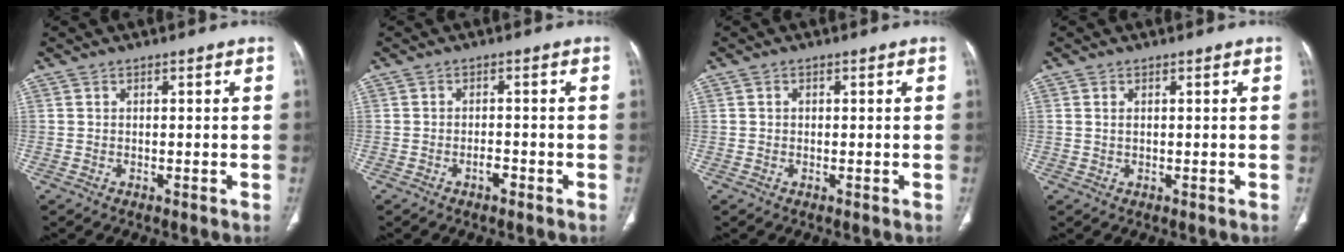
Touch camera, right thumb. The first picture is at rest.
{"total": 1.8, "force": [-1.1, 0.8, 1.2], "torque": [-0.021, 0.007, -0.018]}
{"total": 0.7, "force": [0.1, 0.7, 0.3], "torque": [-0.003, 0.002, 0.001]}
{"total": 1.0, "force": [0.3, 0.5, 0.7], "torque": [-0.017, 0.000, 0.009]}